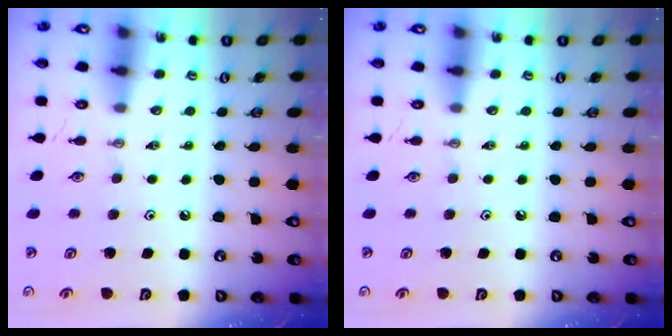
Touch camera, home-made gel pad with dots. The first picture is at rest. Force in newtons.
{"total": 0.0}